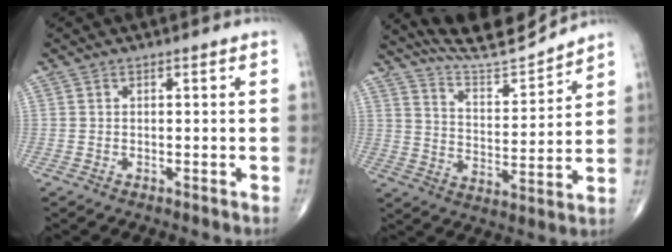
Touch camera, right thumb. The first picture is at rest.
{"total": 12.1, "force": [11.8, 0.5, 2.7], "torque": [-0.033, -0.071, 0.209]}